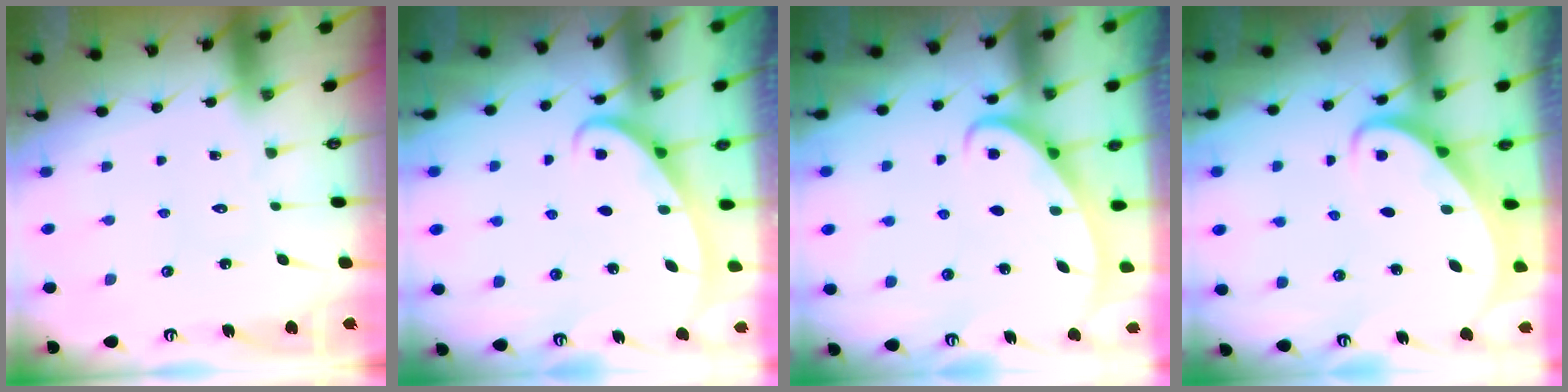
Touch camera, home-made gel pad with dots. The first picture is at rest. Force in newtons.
{"total": 2.5, "press": 2.5, "slide": 0.4}
{"total": 2.9, "press": 2.8, "slide": 0.3}
{"total": 2.8, "press": 2.8, "slide": 0.4}